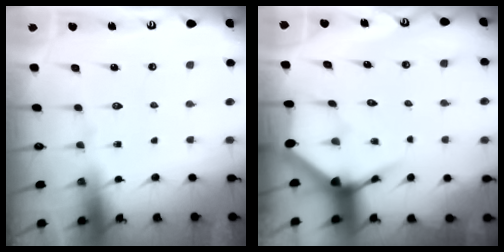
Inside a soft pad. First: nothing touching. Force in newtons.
{"total": 3.8, "press": 3.8, "slide": 0.4}